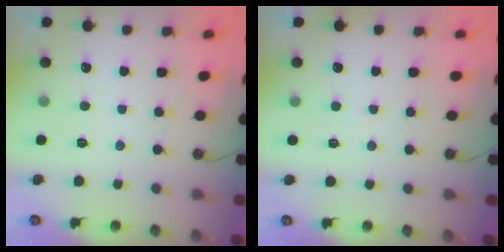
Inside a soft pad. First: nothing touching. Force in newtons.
{"total": 2.5, "press": 2.5, "slide": 0.2}